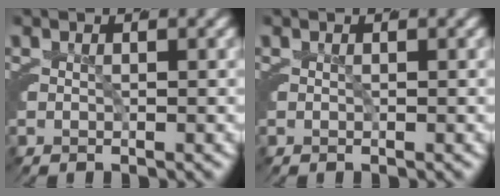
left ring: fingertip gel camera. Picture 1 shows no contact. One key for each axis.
{"total": 0.0}